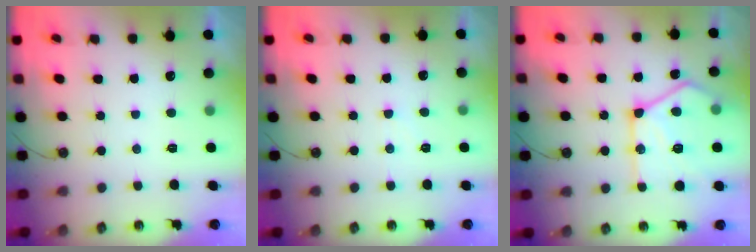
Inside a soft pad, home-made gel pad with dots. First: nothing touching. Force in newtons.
{"total": 3.0, "press": 3.0, "slide": 0.4}
{"total": 20.0, "press": 19.9, "slide": 1.9}